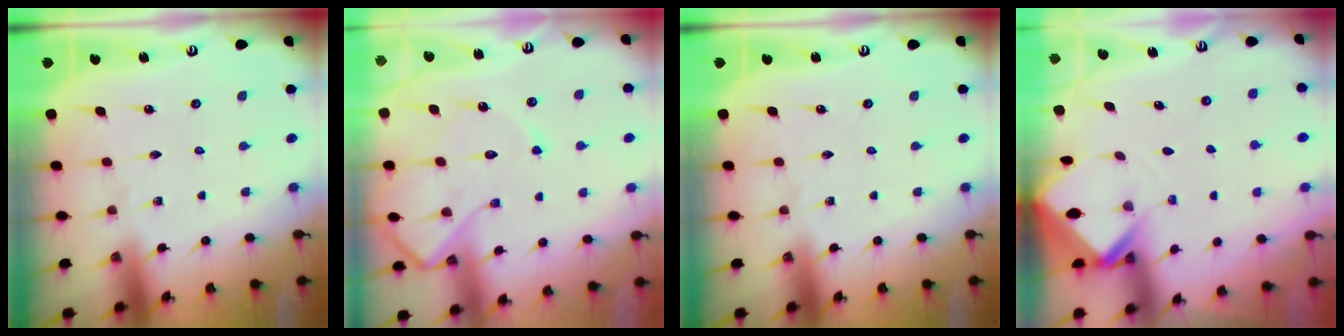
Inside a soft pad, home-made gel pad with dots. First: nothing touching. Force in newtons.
{"total": 12.3, "press": 12.3, "slide": 1.3}
{"total": 0.0}
{"total": 2.7, "press": 2.7, "slide": 0.2}